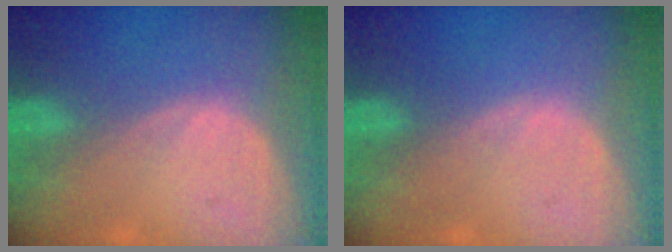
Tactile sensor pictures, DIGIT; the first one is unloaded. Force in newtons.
{"total": 0.0}